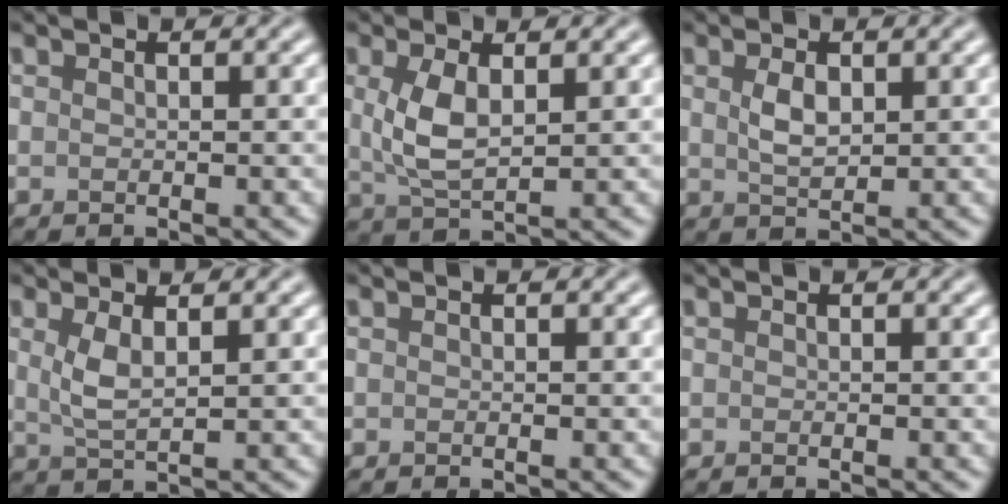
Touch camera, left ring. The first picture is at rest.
{"total": 3.7, "force": [0.8, 1.6, 3.3], "torque": [-0.074, -0.002, 0.019]}
{"total": 2.4, "force": [0.6, 1.3, 1.9], "torque": [-0.044, 0.000, 0.016]}
{"total": 2.5, "force": [0.9, 0.8, 2.2], "torque": [-0.049, -0.003, 0.021]}
{"total": 0.0}
{"total": 0.0}